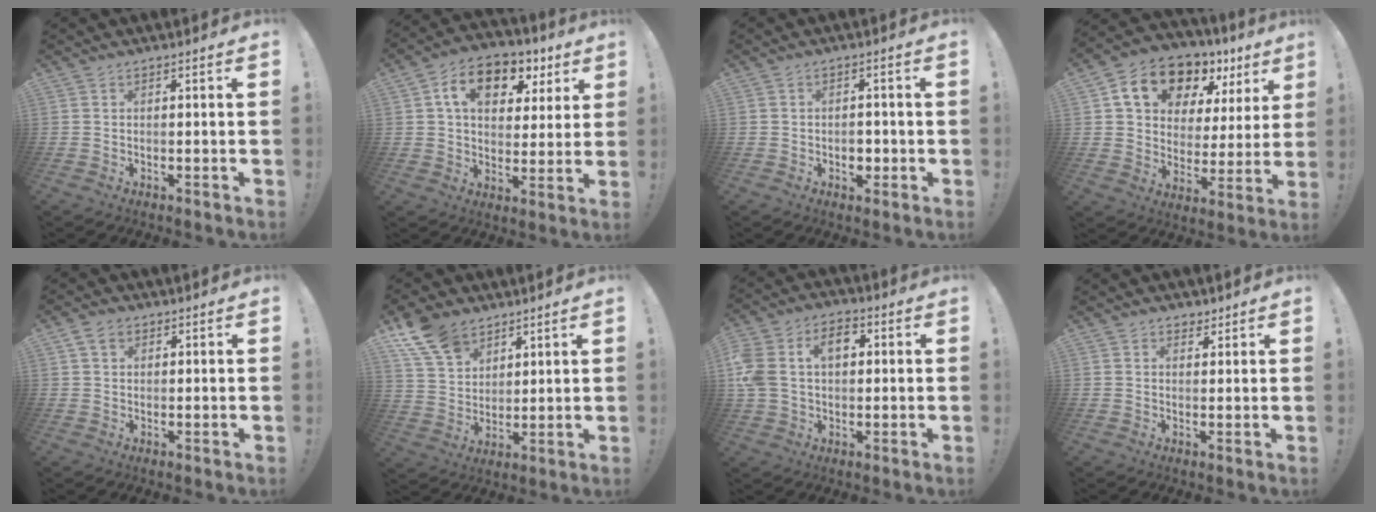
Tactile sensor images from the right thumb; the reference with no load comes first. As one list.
[{"total": 13.6, "force": [6.0, 9.0, 8.3], "torque": [-0.136, -0.016, 0.108]}, {"total": 3.6, "force": [-1.2, 2.8, 1.9], "torque": [-0.018, 0.002, -0.024]}, {"total": 15.9, "force": [10.4, 9.2, 7.7], "torque": [-0.129, -0.062, 0.187]}, {"total": 4.0, "force": [1.9, 2.8, 2.0], "torque": [-0.035, 0.001, 0.035]}, {"total": 12.4, "force": [8.4, 7.6, 5.0], "torque": [-0.103, -0.042, 0.168]}, {"total": 12.1, "force": [2.7, 8.9, 7.8], "torque": [-0.158, 0.010, 0.049]}, {"total": 2.5, "force": [1.8, 1.6, 0.5], "torque": [0.004, -0.011, 0.032]}]